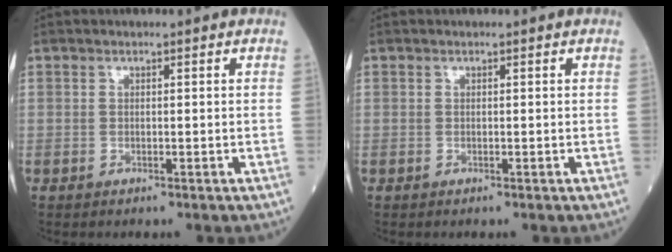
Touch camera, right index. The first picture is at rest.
{"total": 0.0}